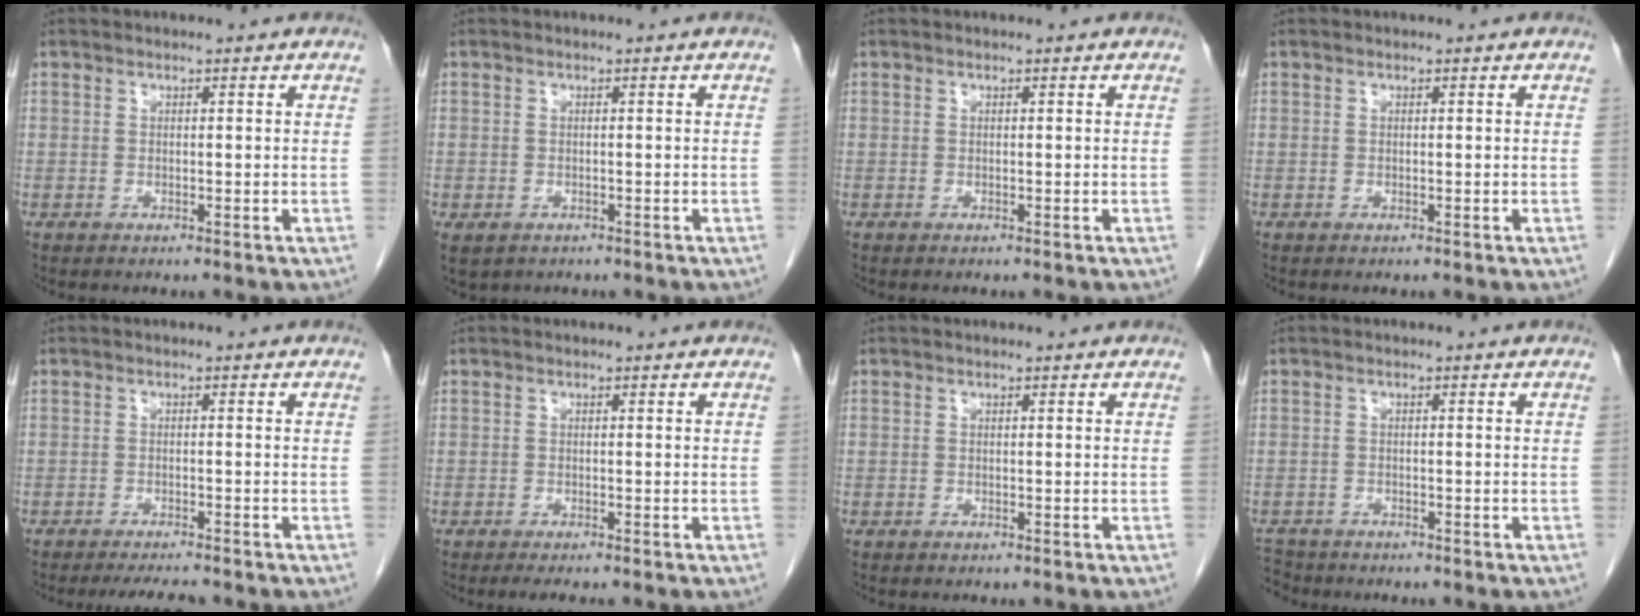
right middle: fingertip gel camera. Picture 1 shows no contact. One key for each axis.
{"total": 5.0, "fx": -3.1, "fy": 3.1, "fz": 2.4, "tx": -0.048, "ty": -0.008, "tz": -0.037}
{"total": 0.0}
{"total": 0.0}
{"total": 4.1, "fx": -3.7, "fy": 0.3, "fz": 1.6, "tx": -0.024, "ty": -0.010, "tz": -0.057}
{"total": 2.5, "fx": -2.0, "fy": 0.3, "fz": 1.4, "tx": -0.018, "ty": -0.006, "tz": -0.025}
{"total": 0.0}
{"total": 3.8, "fx": -3.6, "fy": 1.3, "fz": -0.1, "tx": 0.001, "ty": -0.008, "tz": -0.064}